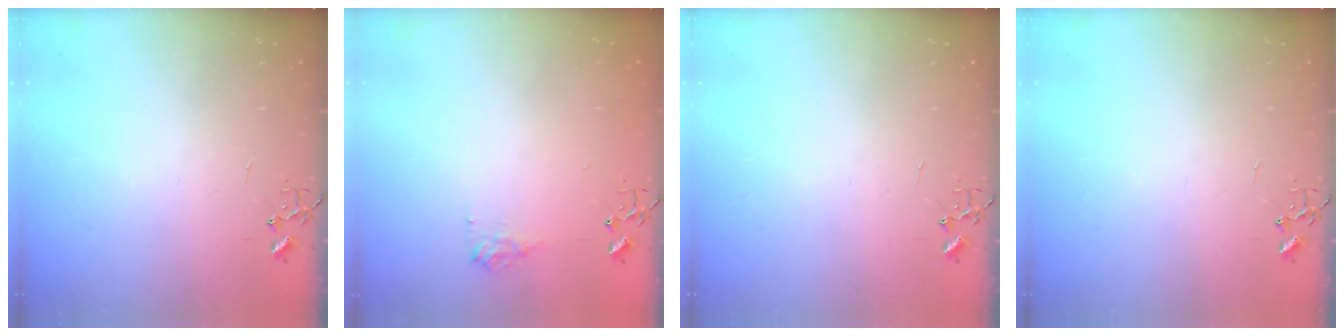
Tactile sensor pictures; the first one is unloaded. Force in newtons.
{"total": 8.0, "press": 8.0, "slide": 0.4}
{"total": 0.0}
{"total": 0.0}